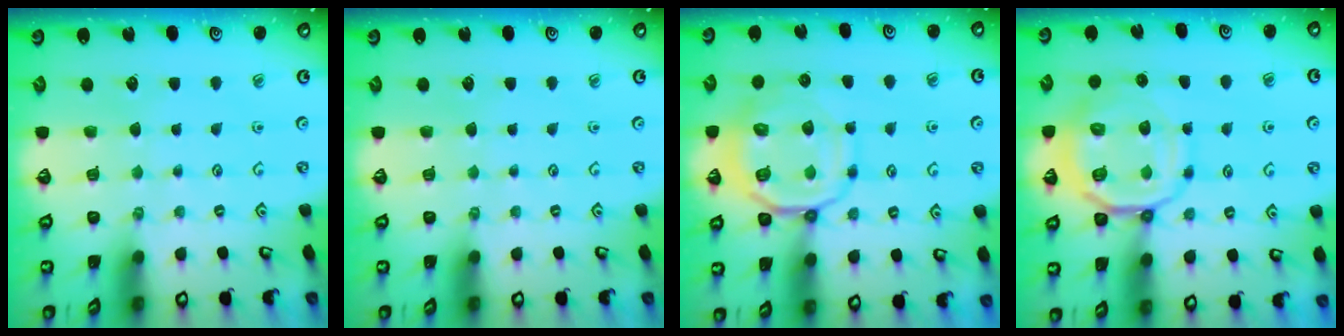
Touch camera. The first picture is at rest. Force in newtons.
{"total": 0.0}
{"total": 12.0, "press": 11.9, "slide": 1.8}
{"total": 13.4, "press": 13.3, "slide": 1.9}